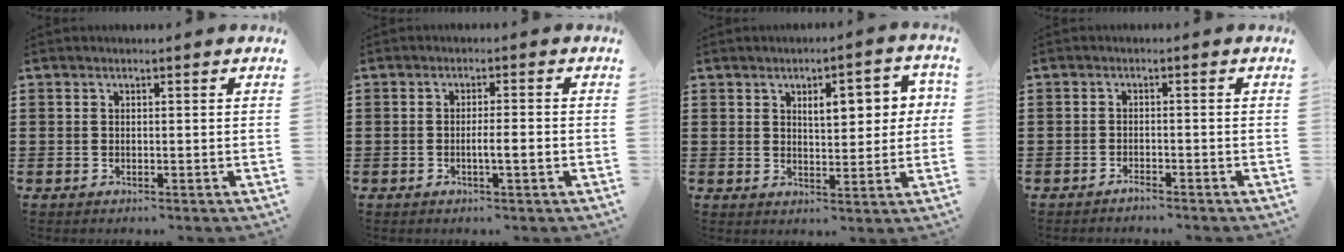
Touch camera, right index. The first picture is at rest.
{"total": 2.5, "force": [-0.8, 0.1, 2.4], "torque": [-0.042, -0.002, -0.015]}
{"total": 6.0, "force": [1.7, 2.8, 5.0], "torque": [-0.072, -0.003, 0.018]}
{"total": 1.4, "force": [-1.3, 0.0, 0.3], "torque": [-0.009, 0.000, -0.026]}